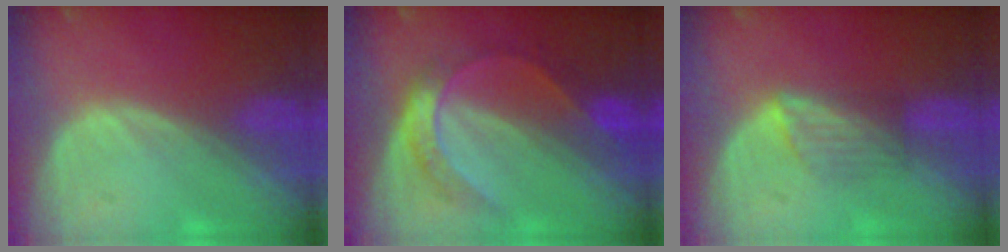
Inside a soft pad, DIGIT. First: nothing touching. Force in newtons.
{"total": 6.1, "press": 6.1, "slide": 0.3}
{"total": 3.7, "press": 3.5, "slide": 1.3}